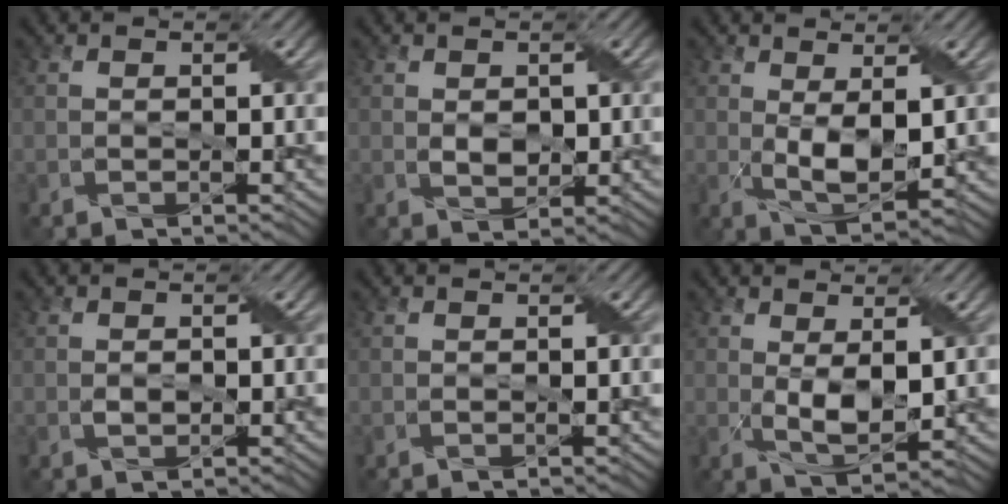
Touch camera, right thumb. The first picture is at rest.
{"total": 2.1, "force": [0.3, 1.5, 1.5], "torque": [-0.034, -0.004, 0.010]}
{"total": 5.2, "force": [0.6, 2.2, 4.6], "torque": [-0.101, -0.007, 0.016]}
{"total": 1.2, "force": [-0.1, 0.8, 0.8], "torque": [-0.016, -0.002, -0.002]}
{"total": 0.0}
{"total": 4.5, "force": [0.5, 2.0, 4.0], "torque": [-0.089, -0.007, 0.016]}